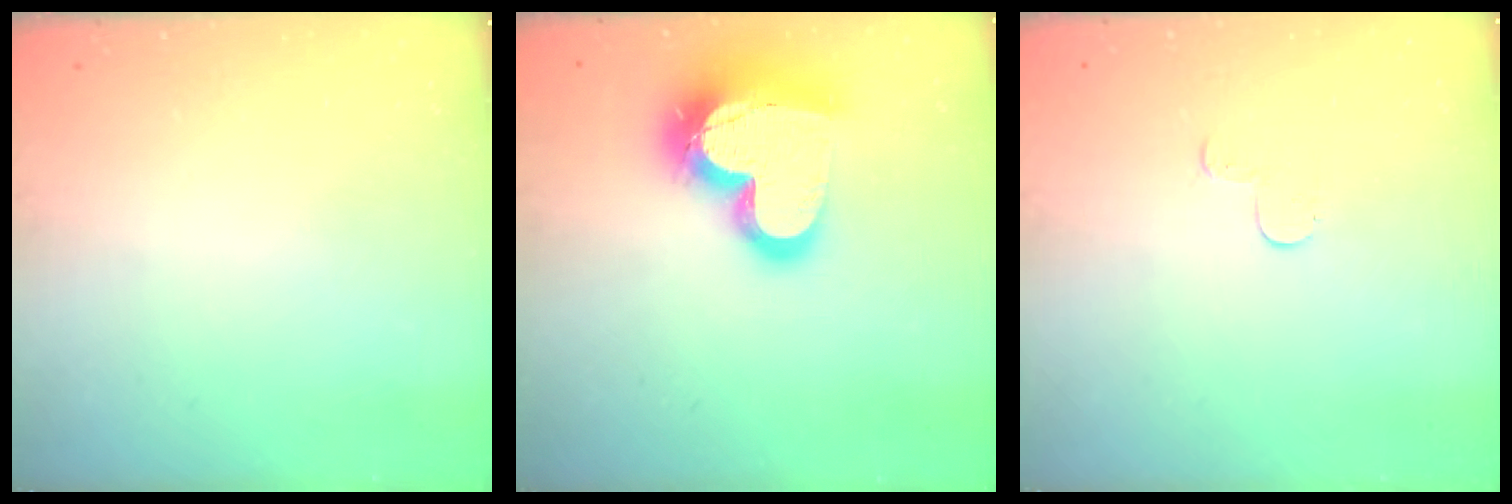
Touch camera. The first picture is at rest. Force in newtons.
{"total": 23.1, "press": 23.0, "slide": 1.8}
{"total": 3.0, "press": 3.0, "slide": 0.3}